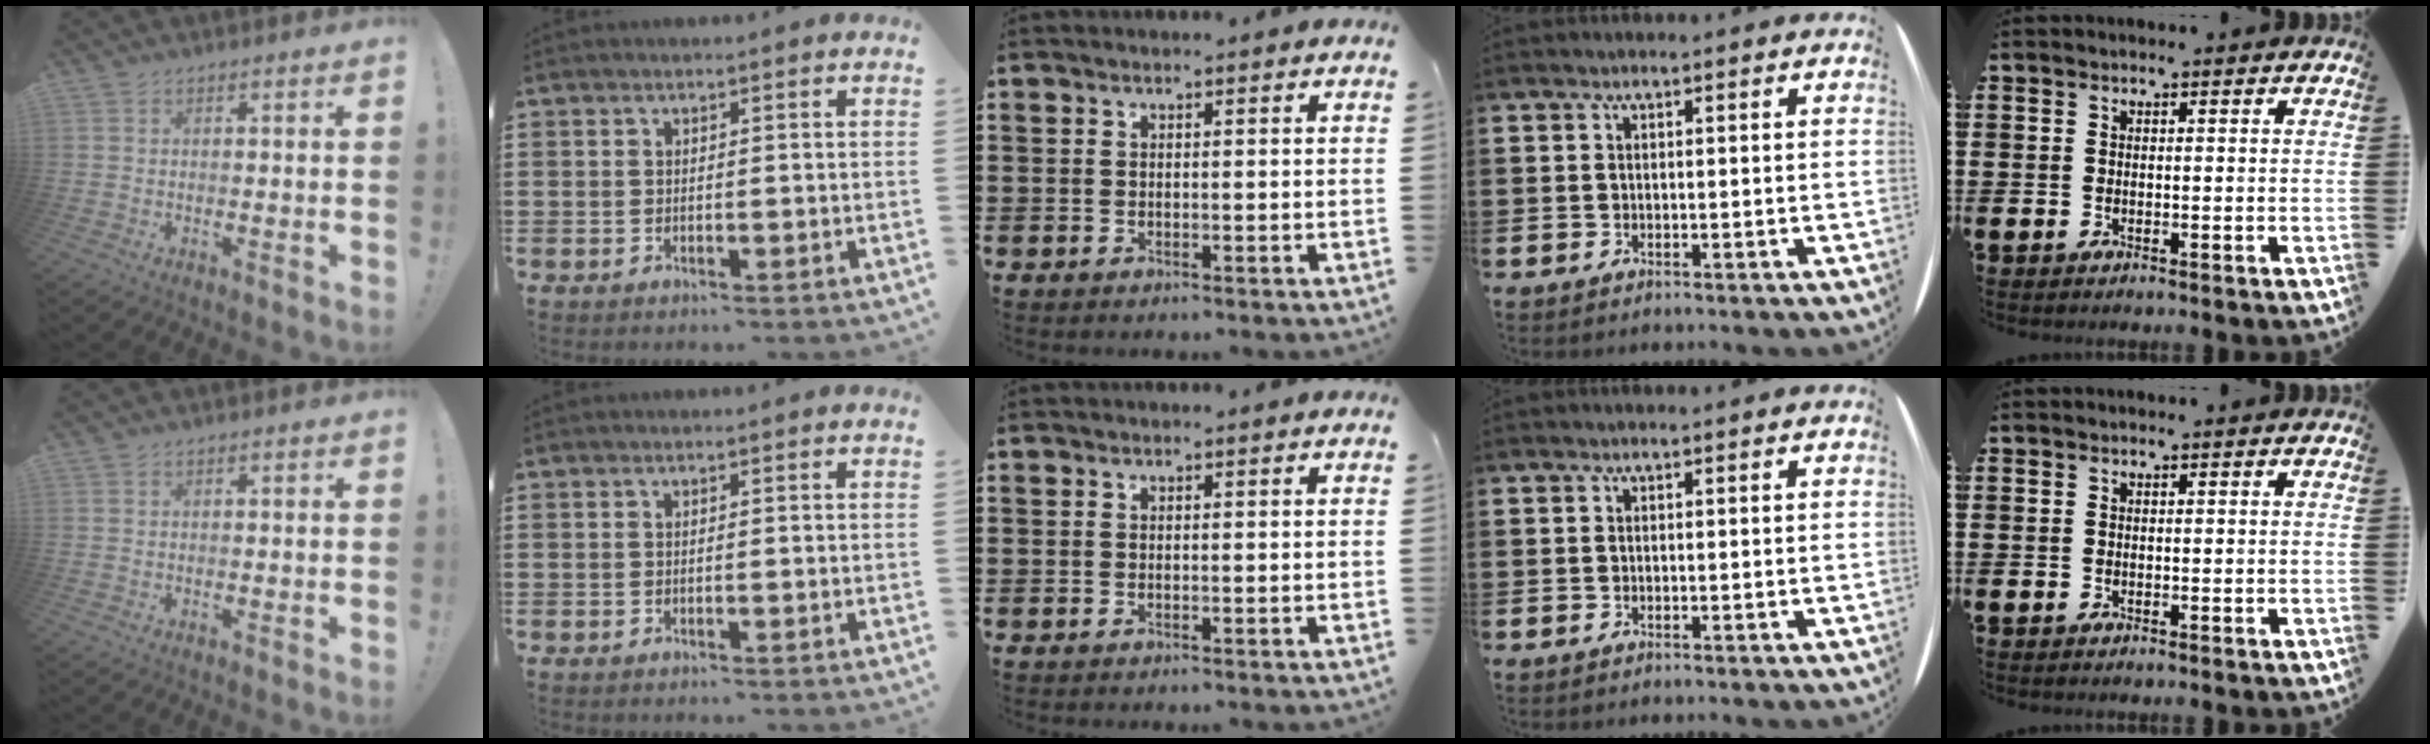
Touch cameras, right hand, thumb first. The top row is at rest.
{}